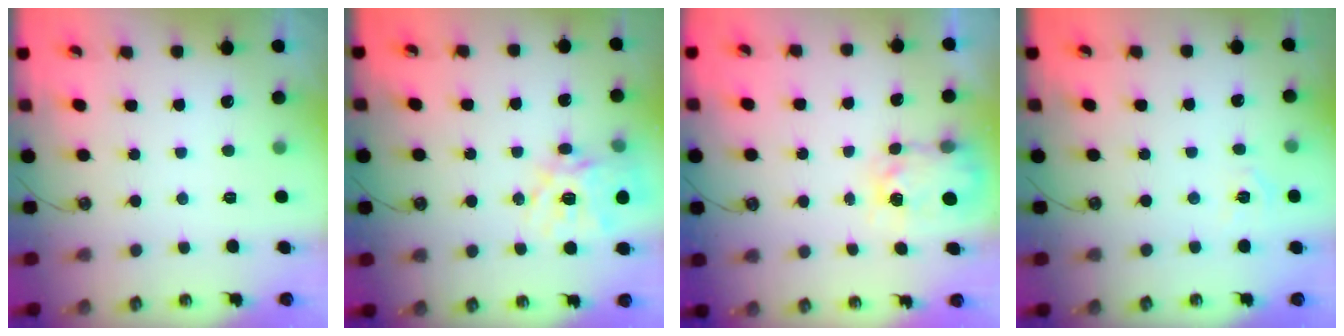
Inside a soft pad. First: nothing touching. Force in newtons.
{"total": 17.5, "press": 17.3, "slide": 2.5}
{"total": 5.6, "press": 5.6, "slide": 0.4}
{"total": 2.9, "press": 2.9, "slide": 0.4}